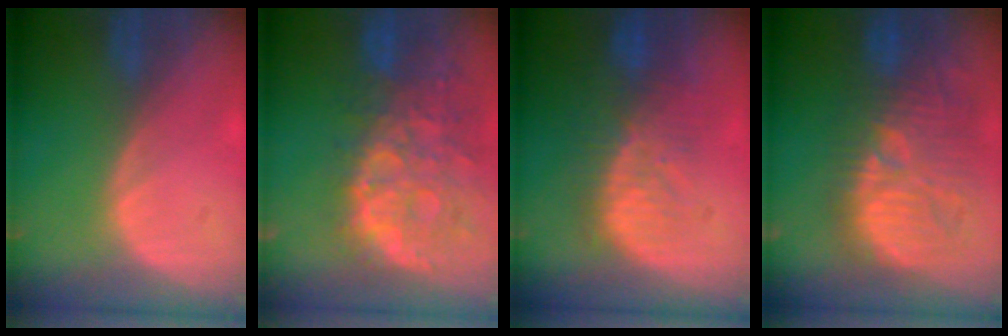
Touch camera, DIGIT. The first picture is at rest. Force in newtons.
{"total": 13.7, "press": 11.1, "slide": 7.9}
{"total": 10.2, "press": 8.6, "slide": 5.4}
{"total": 12.6, "press": 12.0, "slide": 4.1}